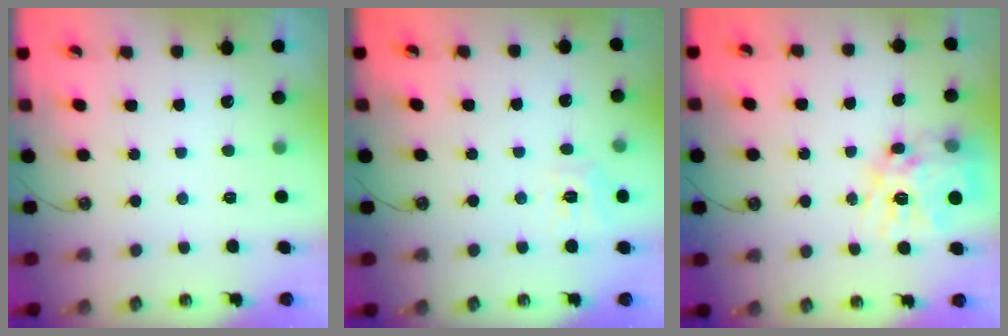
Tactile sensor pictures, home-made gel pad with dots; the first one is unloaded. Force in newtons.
{"total": 8.0, "press": 8.0, "slide": 0.7}
{"total": 16.1, "press": 16.0, "slide": 1.5}